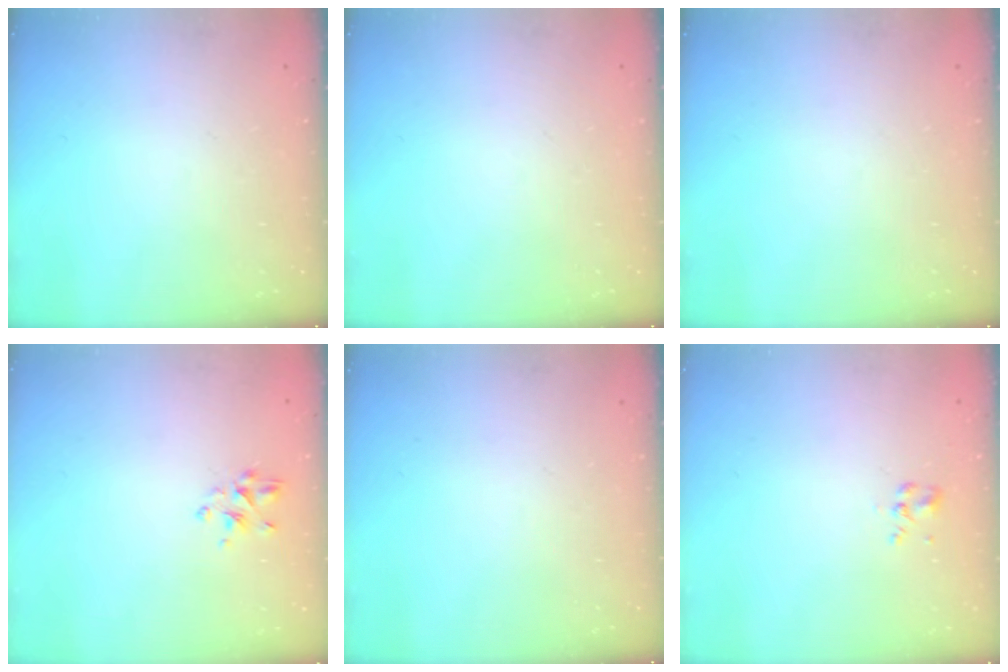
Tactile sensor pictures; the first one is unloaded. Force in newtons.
{"total": 0.0}
{"total": 0.0}
{"total": 3.0, "press": 2.7, "slide": 1.2}
{"total": 0.0}
{"total": 2.0, "press": 1.8, "slide": 0.9}